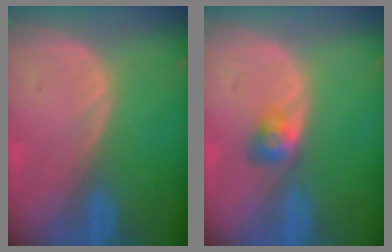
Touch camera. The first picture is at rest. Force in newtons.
{"total": 2.7, "press": 2.5, "slide": 1.1}